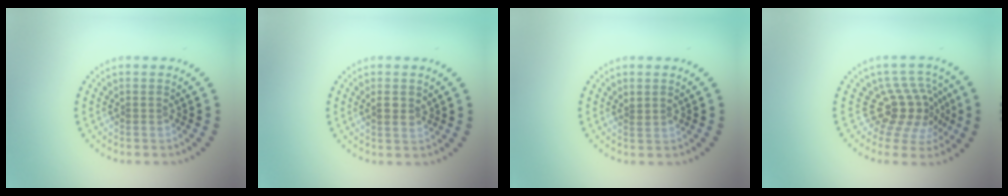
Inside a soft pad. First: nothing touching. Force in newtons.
{"total": 1.2, "press": 1.1, "slide": 0.5}
{"total": 0.6, "press": 0.3, "slide": 0.5}
{"total": 4.6, "press": 3.3, "slide": 3.3}